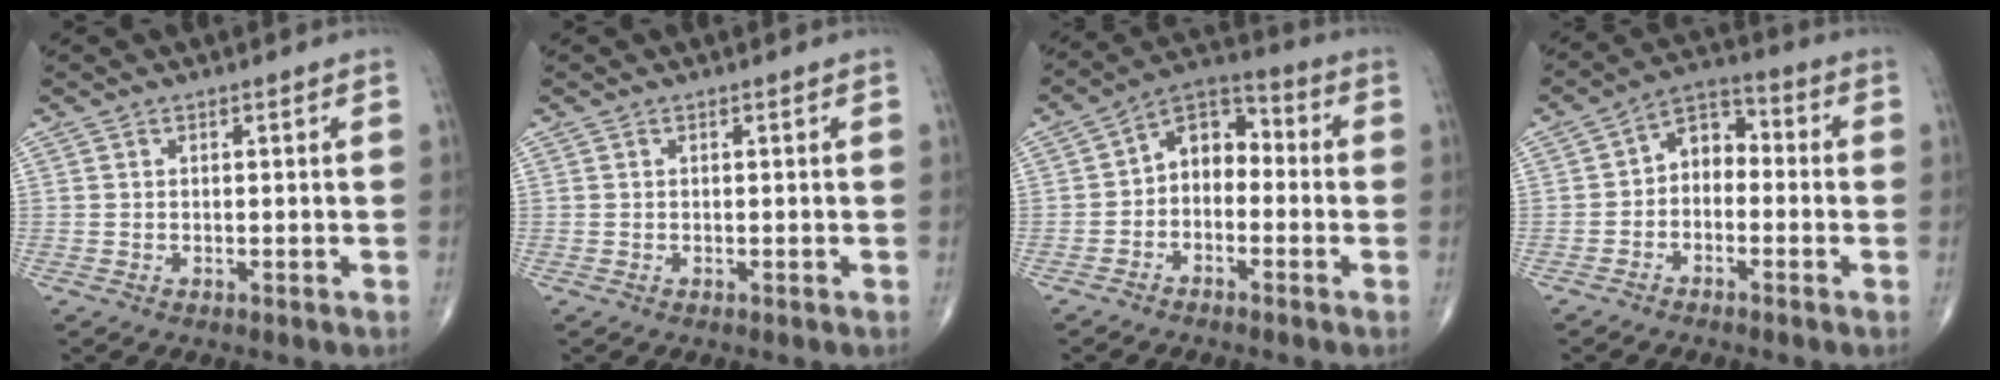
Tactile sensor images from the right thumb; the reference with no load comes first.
{"total": 0.0}
{"total": 8.4, "force": [-1.3, 5.9, 5.8], "torque": [-0.063, 0.043, -0.044]}
{"total": 6.0, "force": [-1.2, 4.3, 4.0], "torque": [-0.044, 0.035, -0.039]}